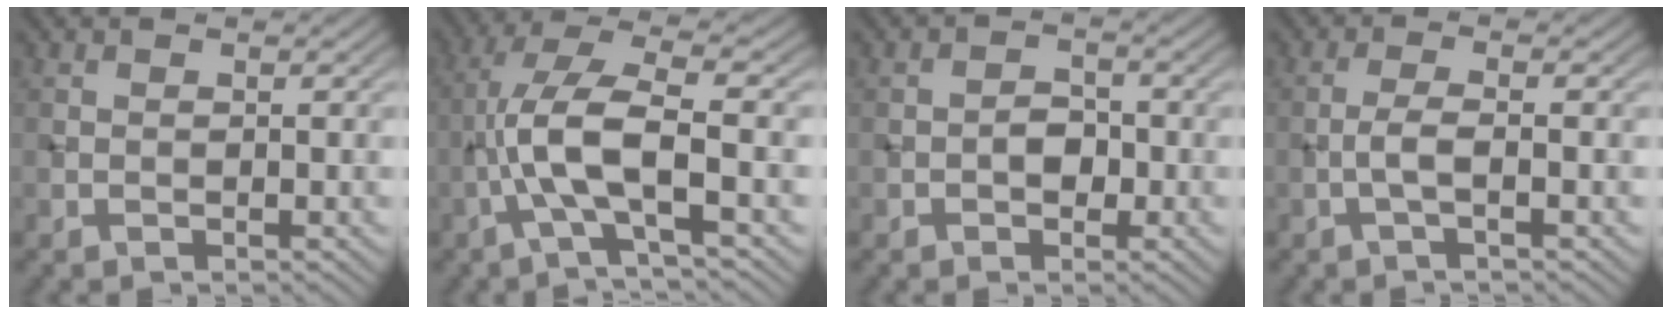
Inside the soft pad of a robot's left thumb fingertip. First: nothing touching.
{"total": 8.4, "force": [-2.2, 2.2, 7.8], "torque": [-0.158, 0.015, -0.052]}
{"total": 2.2, "force": [-0.7, 1.6, 1.3], "torque": [-0.019, 0.004, -0.014]}
{"total": 2.2, "force": [-0.7, 0.3, 2.0], "torque": [-0.041, 0.010, -0.020]}